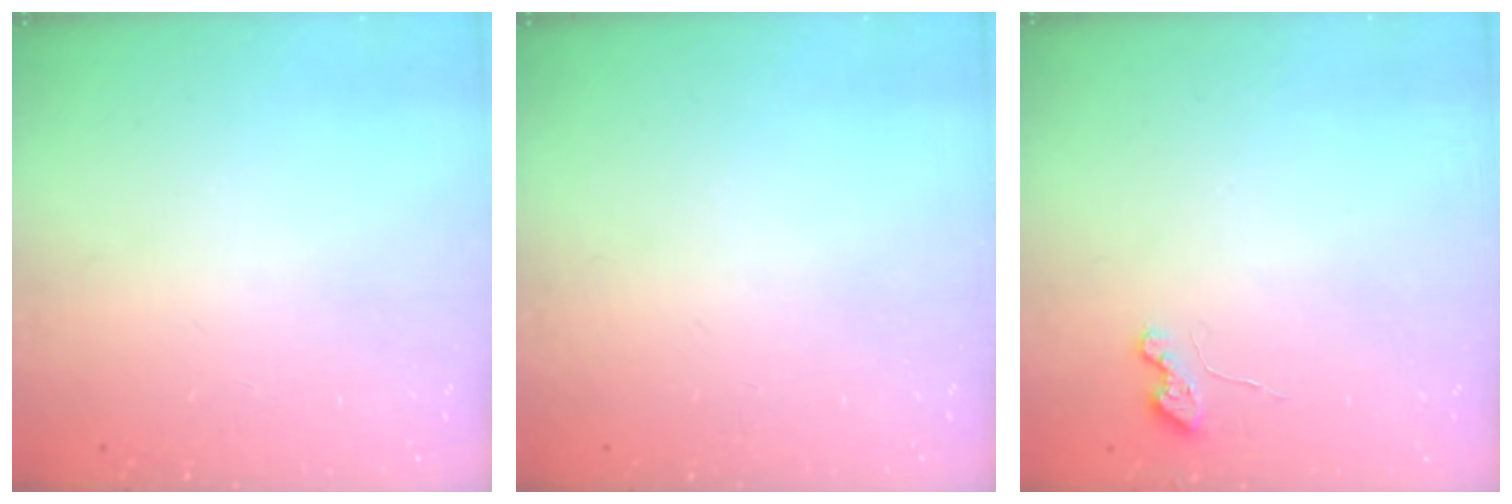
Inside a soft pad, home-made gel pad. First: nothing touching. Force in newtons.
{"total": 0.0}
{"total": 3.7, "press": 3.7, "slide": 0.4}